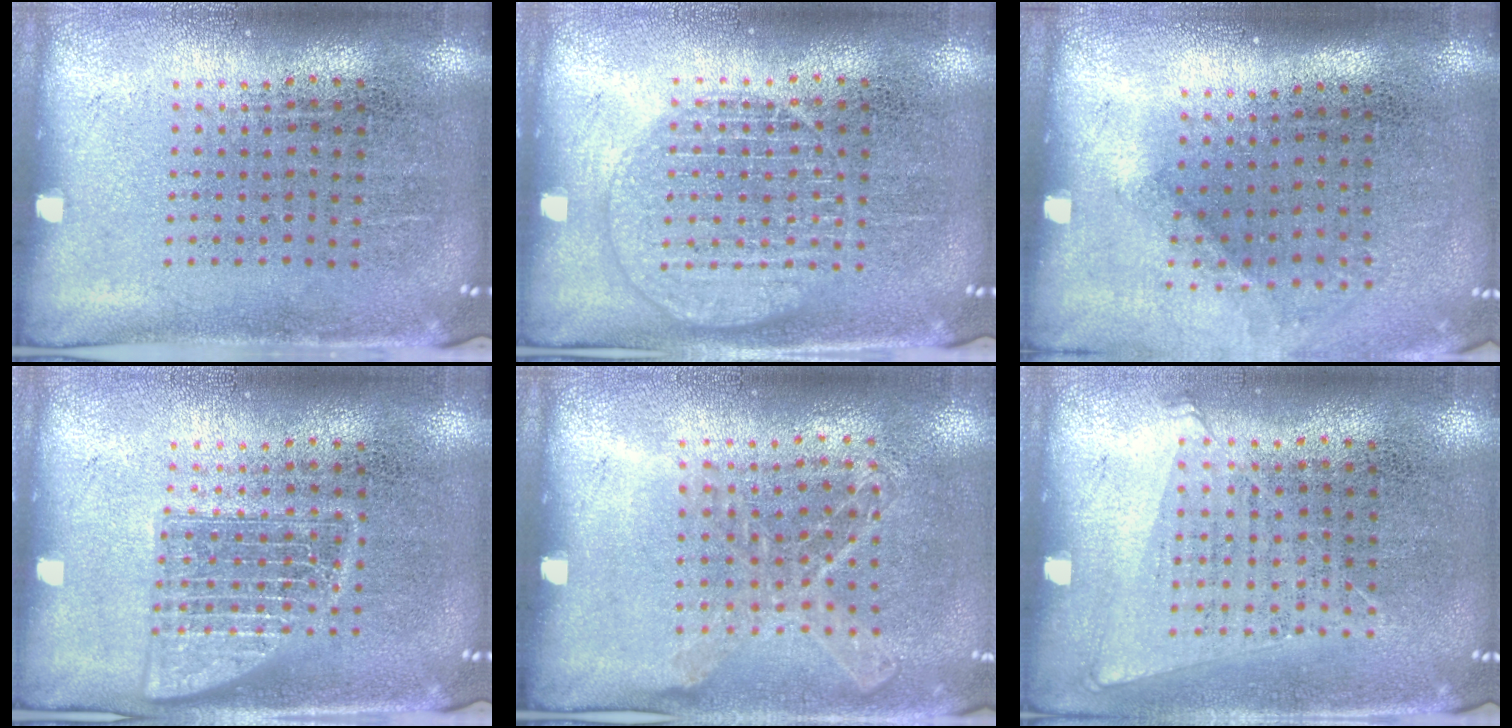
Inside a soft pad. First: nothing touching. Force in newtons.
{"total": 2.6, "press": 2.6, "slide": 0.4}
{"total": 1.2, "press": 0.9, "slide": 0.8}
{"total": 2.5, "press": 2.5, "slide": 0.3}
{"total": 1.1, "press": 1.0, "slide": 0.3}
{"total": 1.0, "press": 0.9, "slide": 0.5}